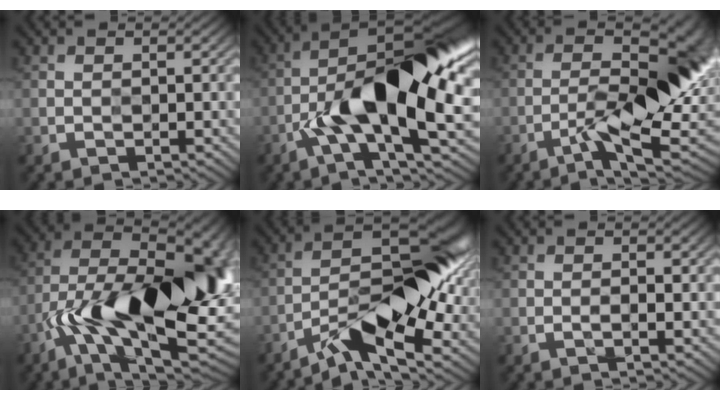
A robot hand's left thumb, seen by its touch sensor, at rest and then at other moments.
{"total": 15.8, "force": [-3.0, 5.7, 14.4], "torque": [-0.234, 0.017, -0.054]}
{"total": 12.0, "force": [-3.9, 3.6, 10.8], "torque": [-0.160, -0.005, -0.052]}
{"total": 20.6, "force": [-5.3, 9.2, 17.6], "torque": [-0.282, -0.011, -0.078]}
{"total": 13.0, "force": [-4.8, 4.8, 11.1], "torque": [-0.177, -0.004, -0.084]}
{"total": 0.9, "force": [-0.2, 0.1, 0.9], "torque": [-0.013, 0.001, -0.004]}